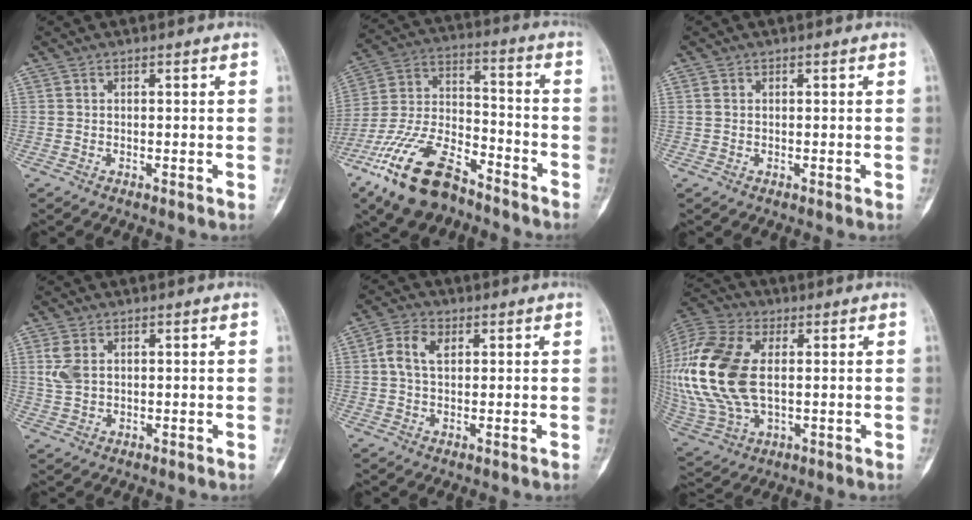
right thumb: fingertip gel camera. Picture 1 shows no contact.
{"total": 18.8, "force": [-12.6, 8.3, 11.3], "torque": [-0.224, 0.066, -0.234]}
{"total": 0.9, "force": [0.1, 0.7, 0.6], "torque": [-0.011, 0.000, 0.002]}
{"total": 4.5, "force": [1.0, 3.0, 3.2], "torque": [-0.075, 0.002, 0.024]}
{"total": 5.2, "force": [1.2, 3.2, 4.0], "torque": [-0.079, 0.012, 0.019]}
{"total": 23.4, "force": [1.7, 13.6, 19.0], "torque": [-0.442, -0.005, 0.035]}